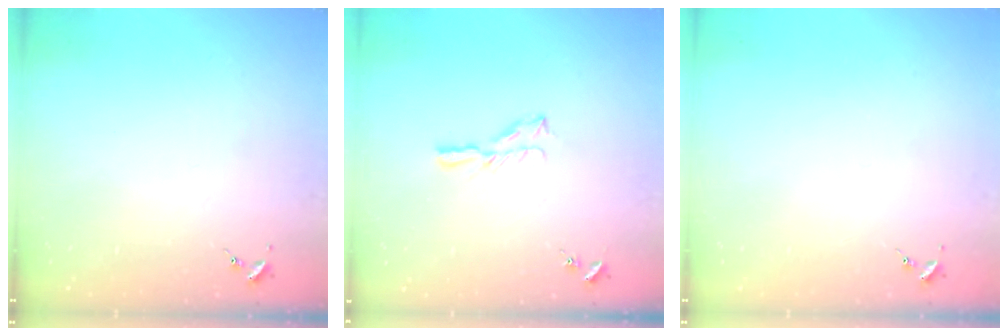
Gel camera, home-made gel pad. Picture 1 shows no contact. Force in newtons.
{"total": 5.1, "press": 5.1, "slide": 0.5}
{"total": 0.0}